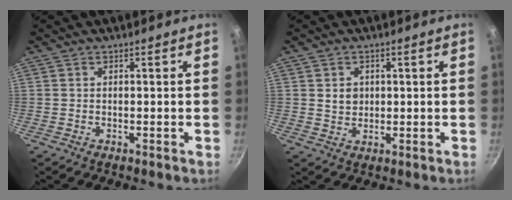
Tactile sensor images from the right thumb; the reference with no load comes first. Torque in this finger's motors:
{"motor_torque": [-0.47, 0.83, 0.64, -0.13, 0.00]}